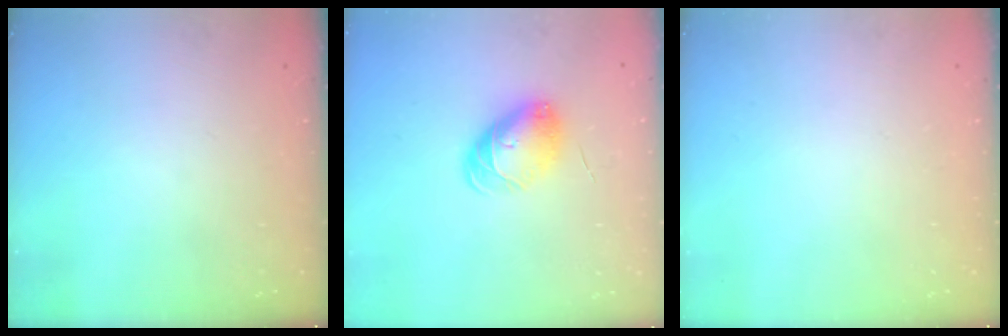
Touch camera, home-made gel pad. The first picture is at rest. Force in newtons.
{"total": 7.3, "press": 7.2, "slide": 0.4}
{"total": 0.0}